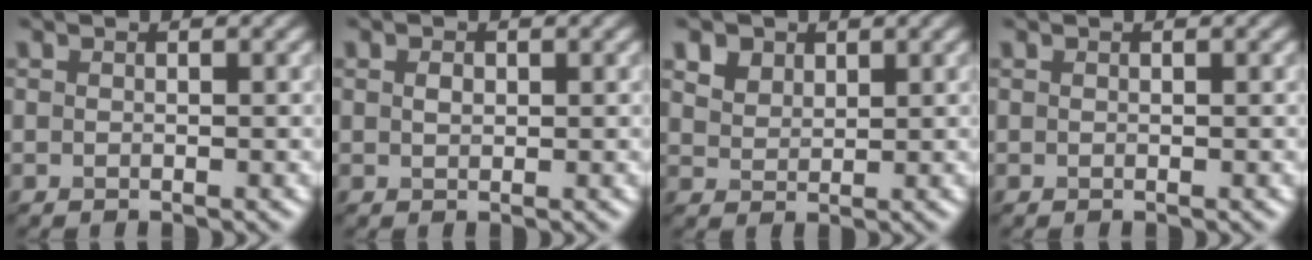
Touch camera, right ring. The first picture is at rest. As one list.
[{"total": 0.5, "force": [-0.3, -0.3, -0.4], "torque": [-0.011, 0.003, 0.018]}, {"total": 3.3, "force": [2.7, 1.7, 0.8], "torque": [-0.053, 0.013, 0.068]}, {"total": 0.0}]